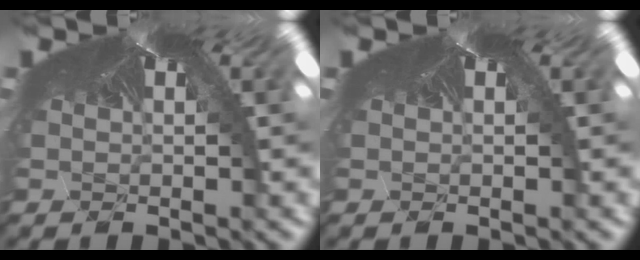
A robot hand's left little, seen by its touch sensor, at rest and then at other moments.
{"total": 0.0}